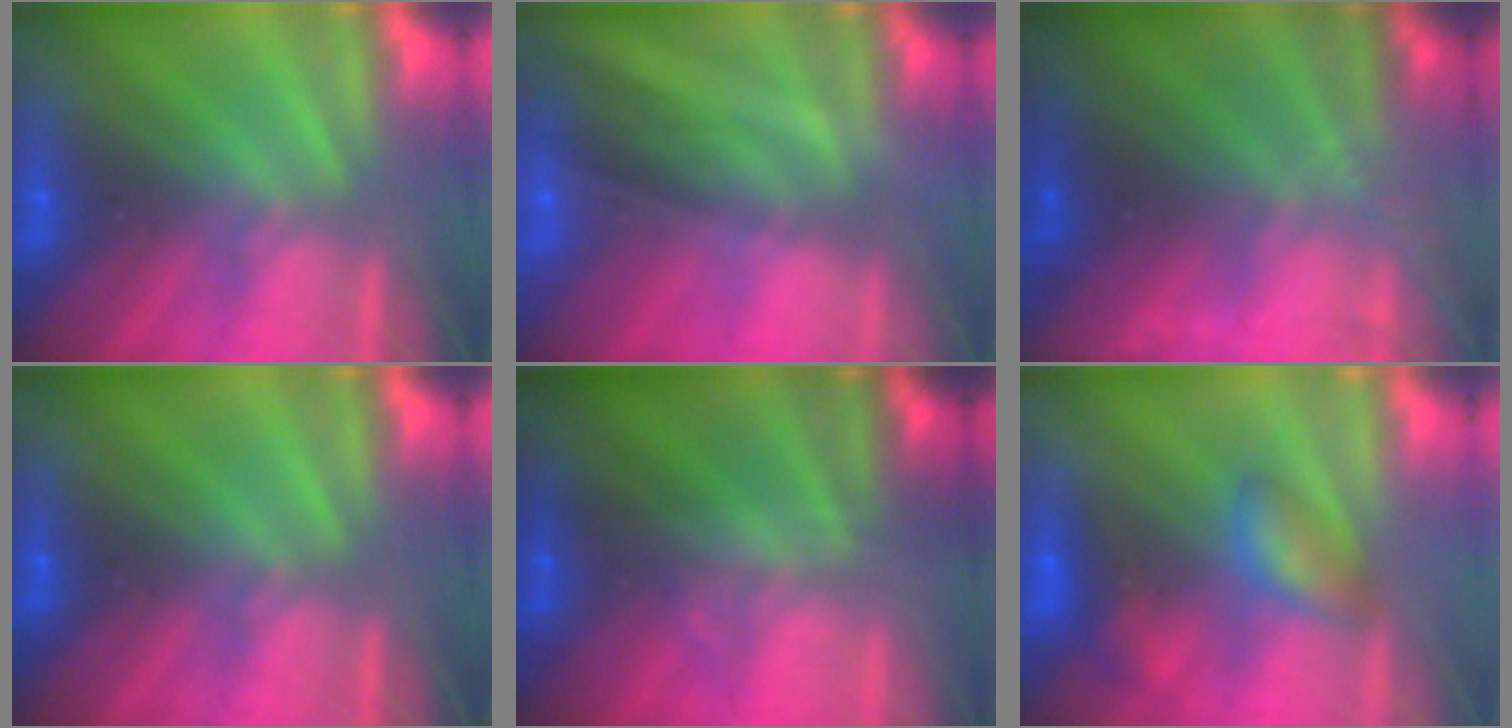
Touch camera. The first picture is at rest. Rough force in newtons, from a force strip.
{"total": 2.1}
{"total": 5.6}
{"total": 0.0}
{"total": 1.8}
{"total": 2.9}